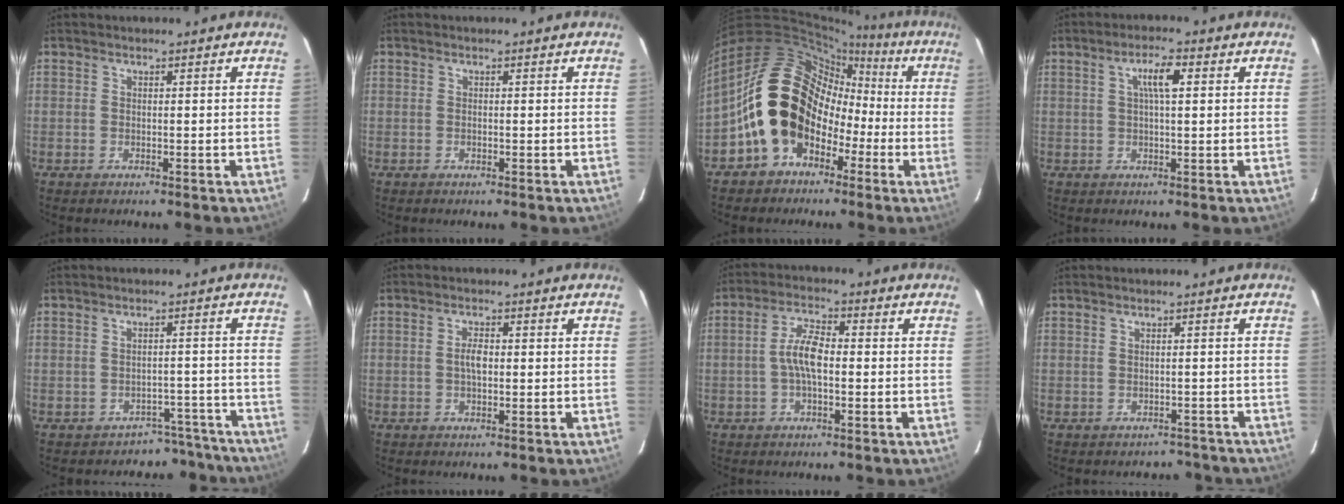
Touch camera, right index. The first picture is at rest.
{"total": 0.6, "force": [-0.3, 0.5, 0.3], "torque": [-0.005, 0.000, -0.005]}
{"total": 17.2, "force": [-4.5, 14.5, 8.0], "torque": [-0.167, 0.041, -0.064]}
{"total": 4.5, "force": [1.3, 1.1, 4.2], "torque": [-0.075, 0.009, 0.023]}
{"total": 7.3, "force": [-6.2, 3.7, -0.8], "torque": [0.036, 0.051, -0.061]}
{"total": 2.6, "force": [-0.1, 1.2, 2.3], "torque": [-0.044, 0.005, -0.002]}
{"total": 6.1, "force": [-0.8, 2.2, 5.6], "torque": [-0.113, 0.014, -0.018]}
{"total": 5.4, "force": [-4.6, 2.8, 0.6], "torque": [0.003, 0.020, -0.043]}